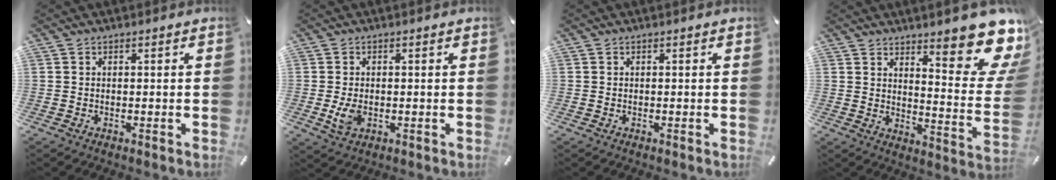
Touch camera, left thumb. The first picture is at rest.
{"total": 4.3, "force": [-0.7, 2.9, 3.1], "torque": [-0.073, -0.009, -0.017]}
{"total": 0.0}
{"total": 17.4, "force": [11.3, 5.2, 12.2], "torque": [-0.143, -0.105, 0.181]}